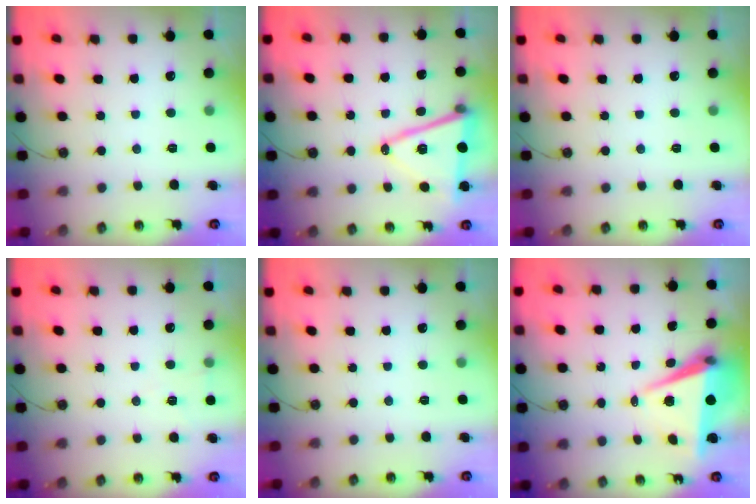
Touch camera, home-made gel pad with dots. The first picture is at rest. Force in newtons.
{"total": 14.7, "press": 14.2, "slide": 3.8}
{"total": 0.0}
{"total": 5.4, "press": 3.3, "slide": 4.3}
{"total": 0.0}
{"total": 8.1, "press": 7.0, "slide": 4.1}